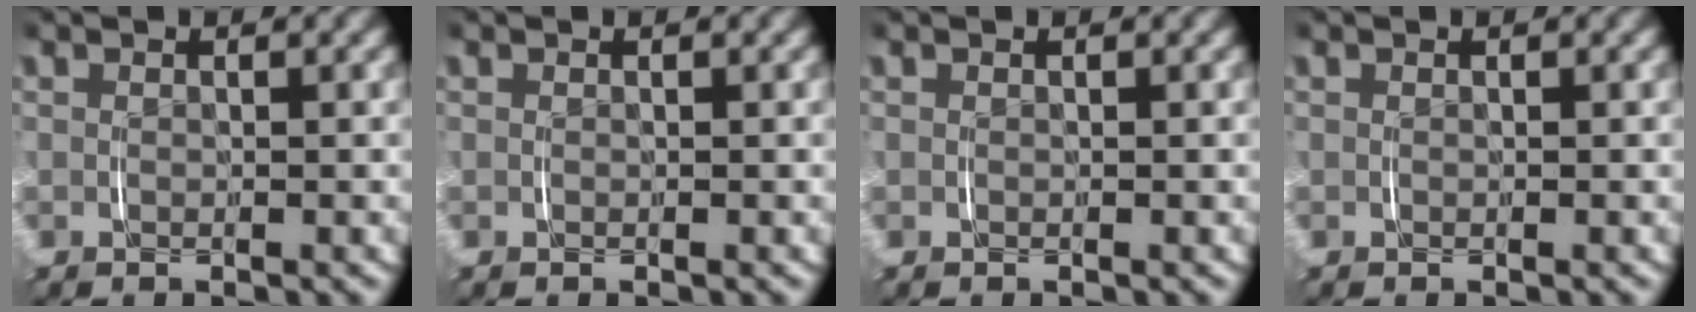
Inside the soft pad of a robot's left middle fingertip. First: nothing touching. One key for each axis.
{"total": 0.0}
{"total": 0.0}
{"total": 0.0}